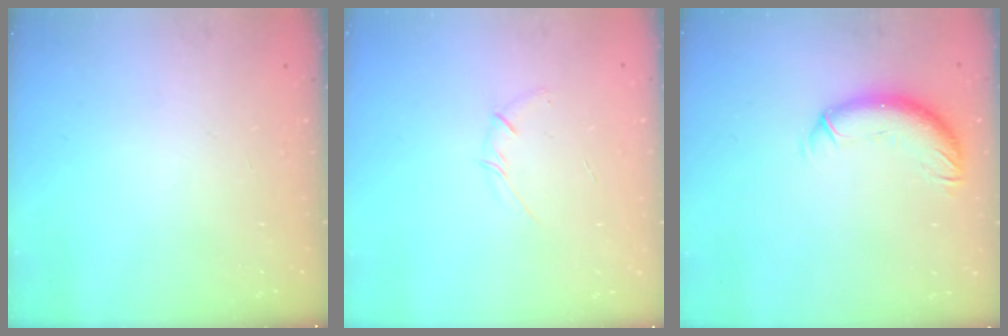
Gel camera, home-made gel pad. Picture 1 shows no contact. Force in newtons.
{"total": 3.7, "press": 3.6, "slide": 0.9}
{"total": 10.0, "press": 9.9, "slide": 1.9}